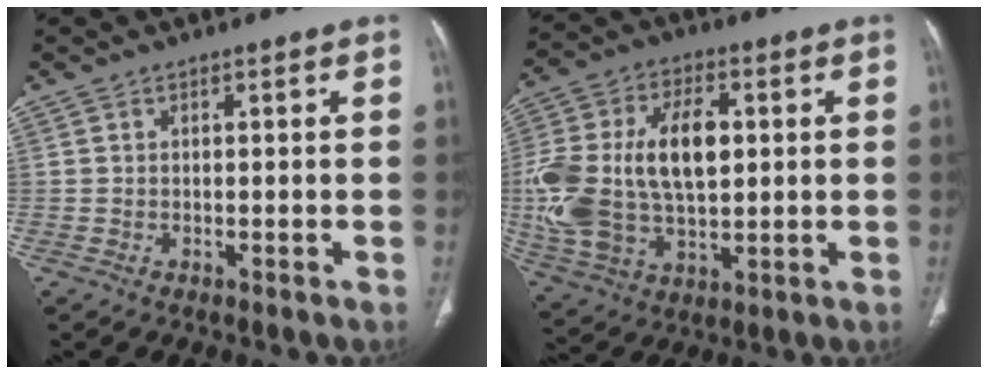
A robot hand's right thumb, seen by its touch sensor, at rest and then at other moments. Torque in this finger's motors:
{"motor_torque": [2.54, 2.46, 1.86, 0.11, 0.40]}